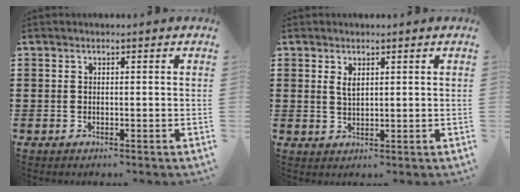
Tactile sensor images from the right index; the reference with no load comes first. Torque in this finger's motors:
{"motor_torque": [0.00, 0.01, 0.05, 0.03]}